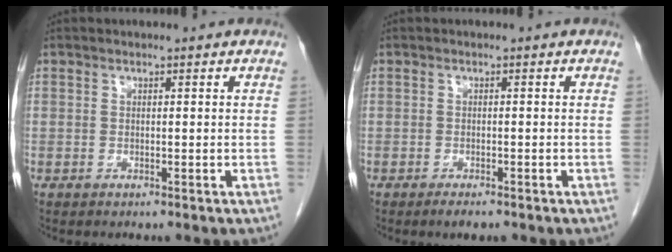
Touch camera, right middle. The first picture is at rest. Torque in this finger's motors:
{"motor_torque": [0.48, -0.61, 0.14, 0.05]}